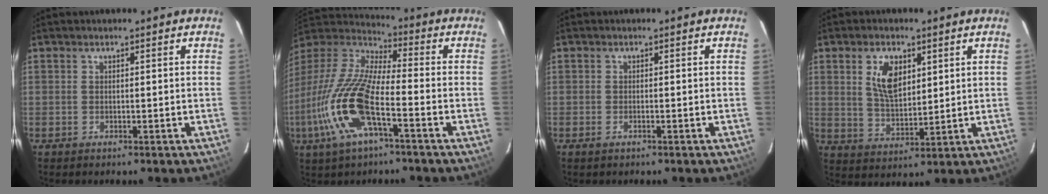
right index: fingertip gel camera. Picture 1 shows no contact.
{"total": 19.2, "force": [-7.6, 5.5, 16.8], "torque": [-0.346, -0.027, -0.158]}
{"total": 1.0, "force": [-0.7, 0.3, 0.6], "torque": [-0.012, -0.002, -0.014]}
{"total": 7.8, "force": [3.0, 4.2, 5.9], "torque": [-0.109, 0.006, 0.062]}